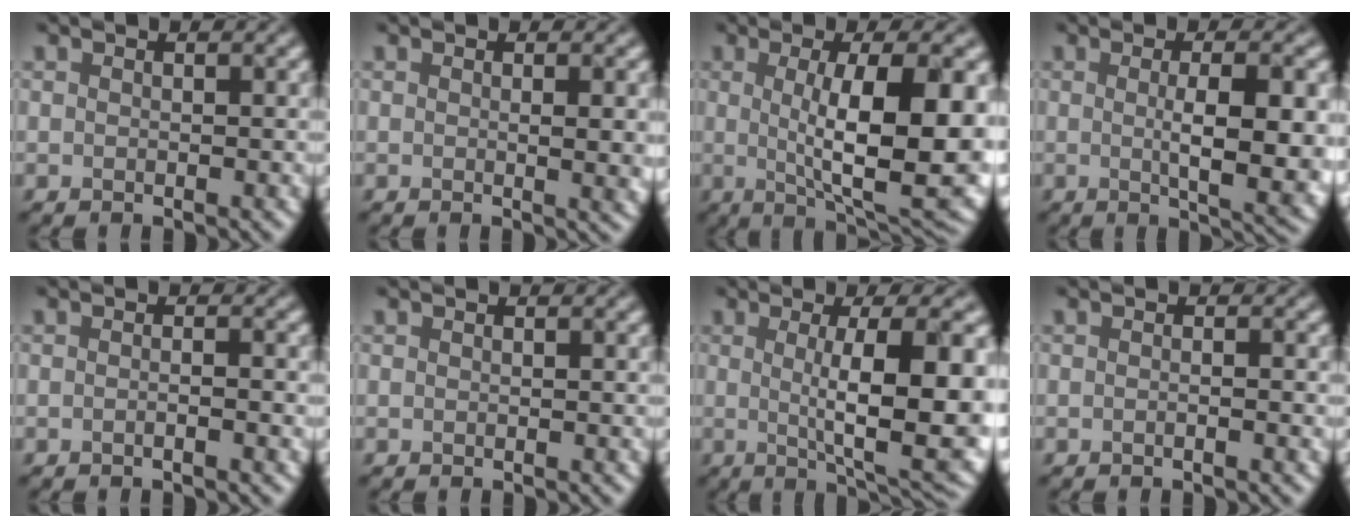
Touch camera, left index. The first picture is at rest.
{"total": 2.6, "force": [0.0, 0.6, 2.6], "torque": [-0.027, 0.005, 0.013]}
{"total": 11.3, "force": [-0.3, 2.9, 11.0], "torque": [-0.156, -0.004, 0.012]}
{"total": 7.3, "force": [-0.7, 1.7, 7.0], "torque": [-0.099, -0.002, 0.008]}
{"total": 1.3, "force": [-0.7, 0.3, 1.1], "torque": [-0.001, -0.005, -0.012]}
{"total": 0.0}
{"total": 11.2, "force": [-0.3, 2.5, 10.9], "torque": [-0.146, 0.000, 0.015]}
{"total": 1.0, "force": [-0.6, 0.3, 0.8], "torque": [0.003, -0.004, -0.011]}